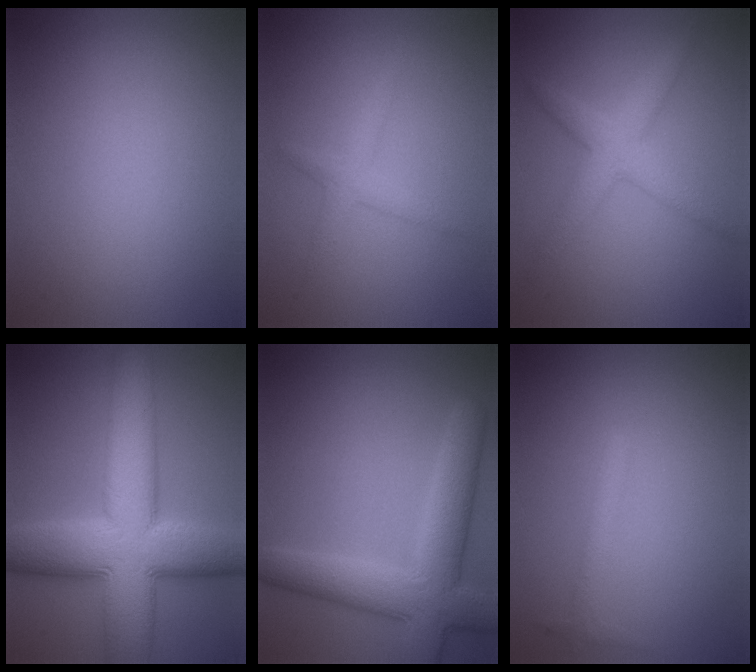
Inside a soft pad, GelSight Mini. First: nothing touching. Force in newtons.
{"total": 1.8, "press": 1.8, "slide": 0.1}
{"total": 3.7, "press": 3.7, "slide": 0.0}
{"total": 13.0, "press": 13.0, "slide": 0.2}
{"total": 6.9, "press": 6.9, "slide": 0.6}
{"total": 1.2, "press": 1.2, "slide": 0.0}